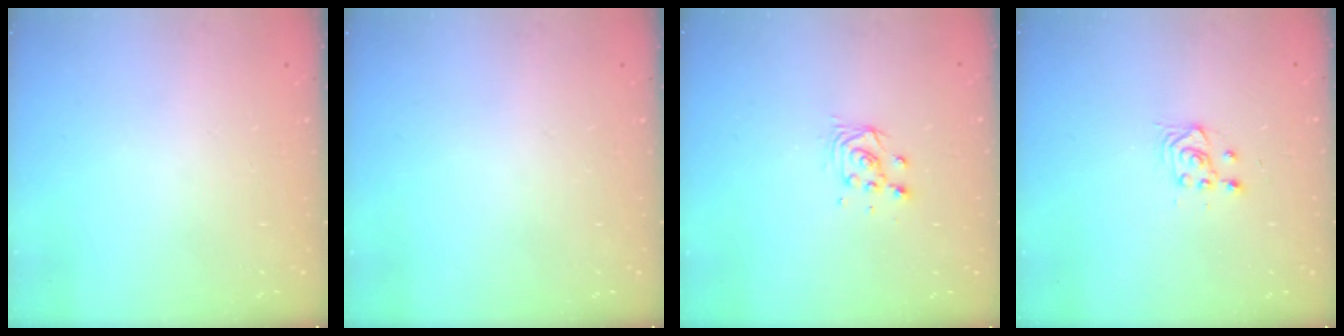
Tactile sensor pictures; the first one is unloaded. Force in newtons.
{"total": 0.0}
{"total": 4.0, "press": 4.0, "slide": 0.2}
{"total": 3.3, "press": 3.1, "slide": 1.1}